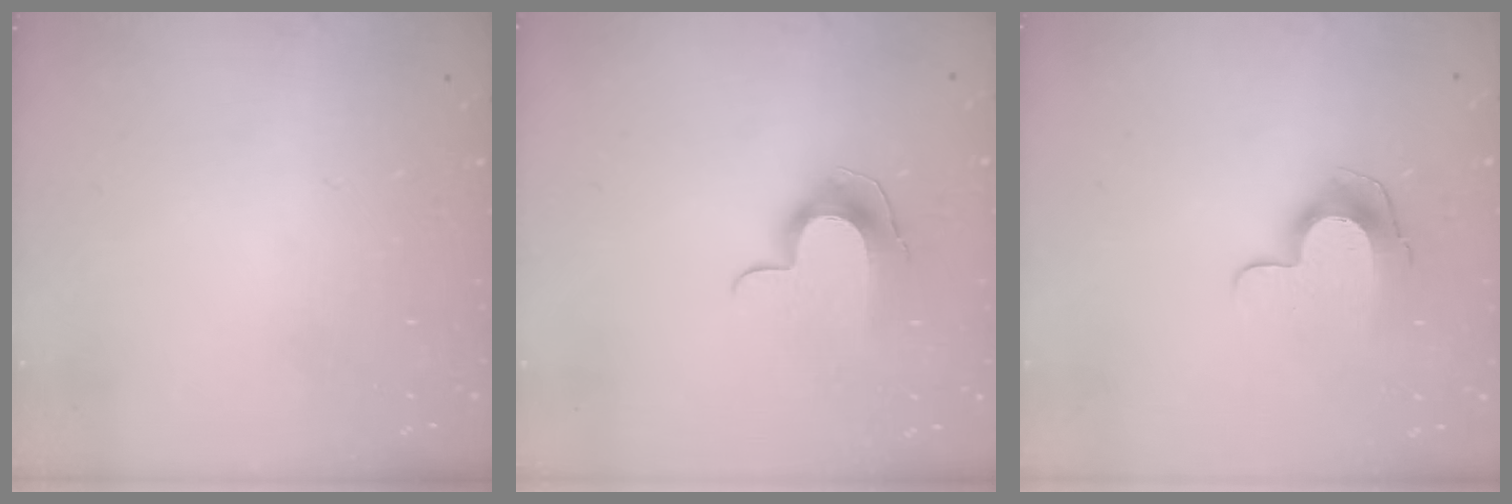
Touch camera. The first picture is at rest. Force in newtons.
{"total": 9.9, "press": 9.9, "slide": 0.1}
{"total": 9.9, "press": 9.9, "slide": 0.4}